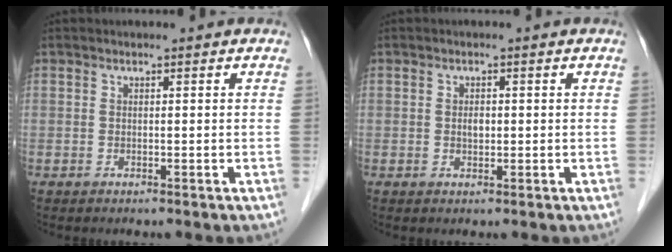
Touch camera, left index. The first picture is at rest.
{"total": 1.4, "force": [0.1, 0.8, 1.1], "torque": [-0.020, 0.001, 0.002]}